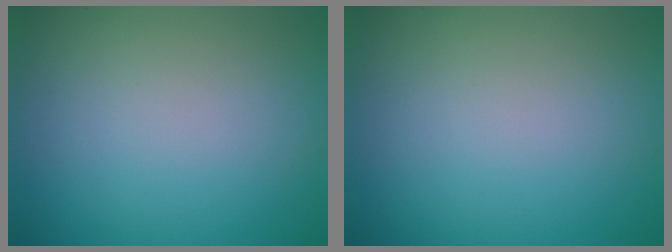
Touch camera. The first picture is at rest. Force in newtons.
{"total": 0.0}